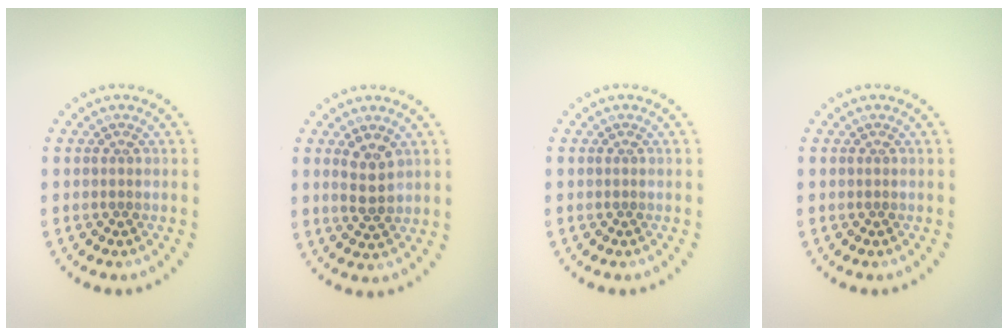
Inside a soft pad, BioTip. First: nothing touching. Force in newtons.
{"total": 2.8, "press": 2.8, "slide": 0.5}
{"total": 0.0}
{"total": 0.0}